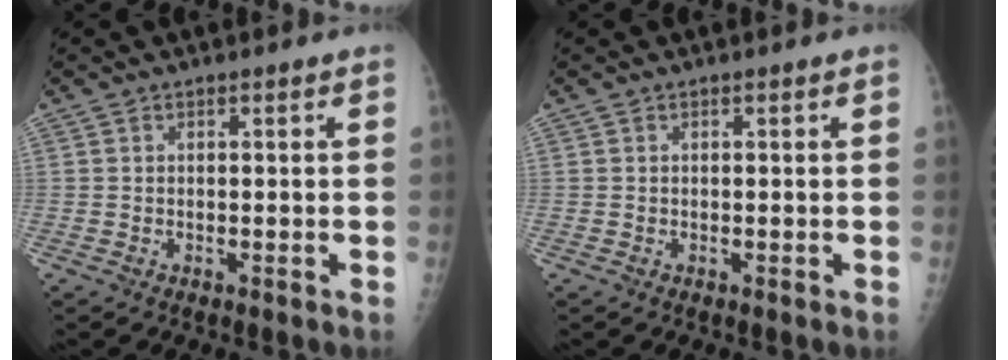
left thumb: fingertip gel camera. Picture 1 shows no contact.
{"total": 0.0}